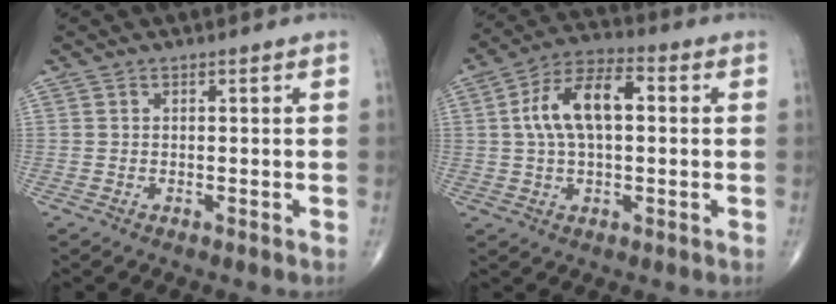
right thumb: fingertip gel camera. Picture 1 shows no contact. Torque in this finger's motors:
{"motor_torque": [0.23, 0.23, 0.13, -0.10, 0.14]}